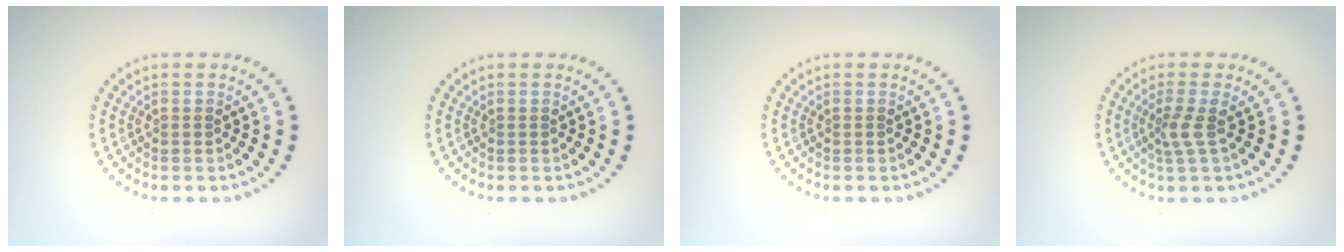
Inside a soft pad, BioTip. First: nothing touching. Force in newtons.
{"total": 0.0}
{"total": 0.0}
{"total": 2.0, "press": 1.4, "slide": 1.4}